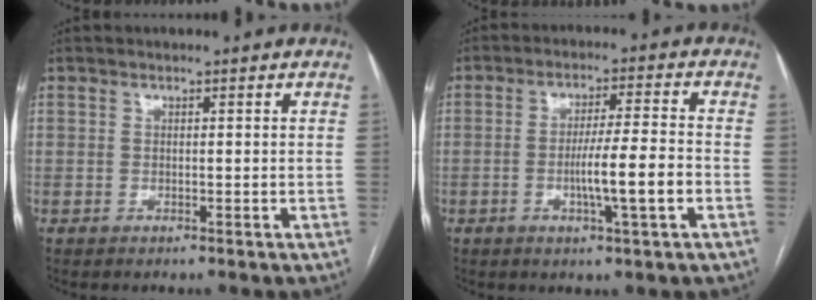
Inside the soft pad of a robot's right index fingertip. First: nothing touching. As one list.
[{"total": 8.1, "force": [-2.3, -0.2, 7.8], "torque": [-0.131, -0.001, -0.040]}]